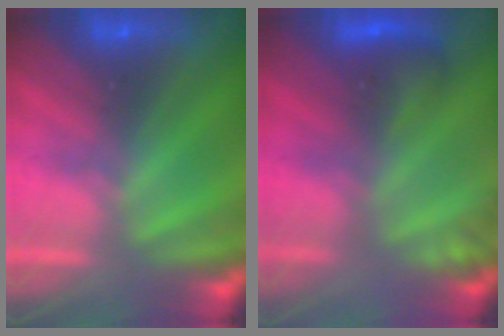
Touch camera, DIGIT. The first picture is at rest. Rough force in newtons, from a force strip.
{"total": 2.9}